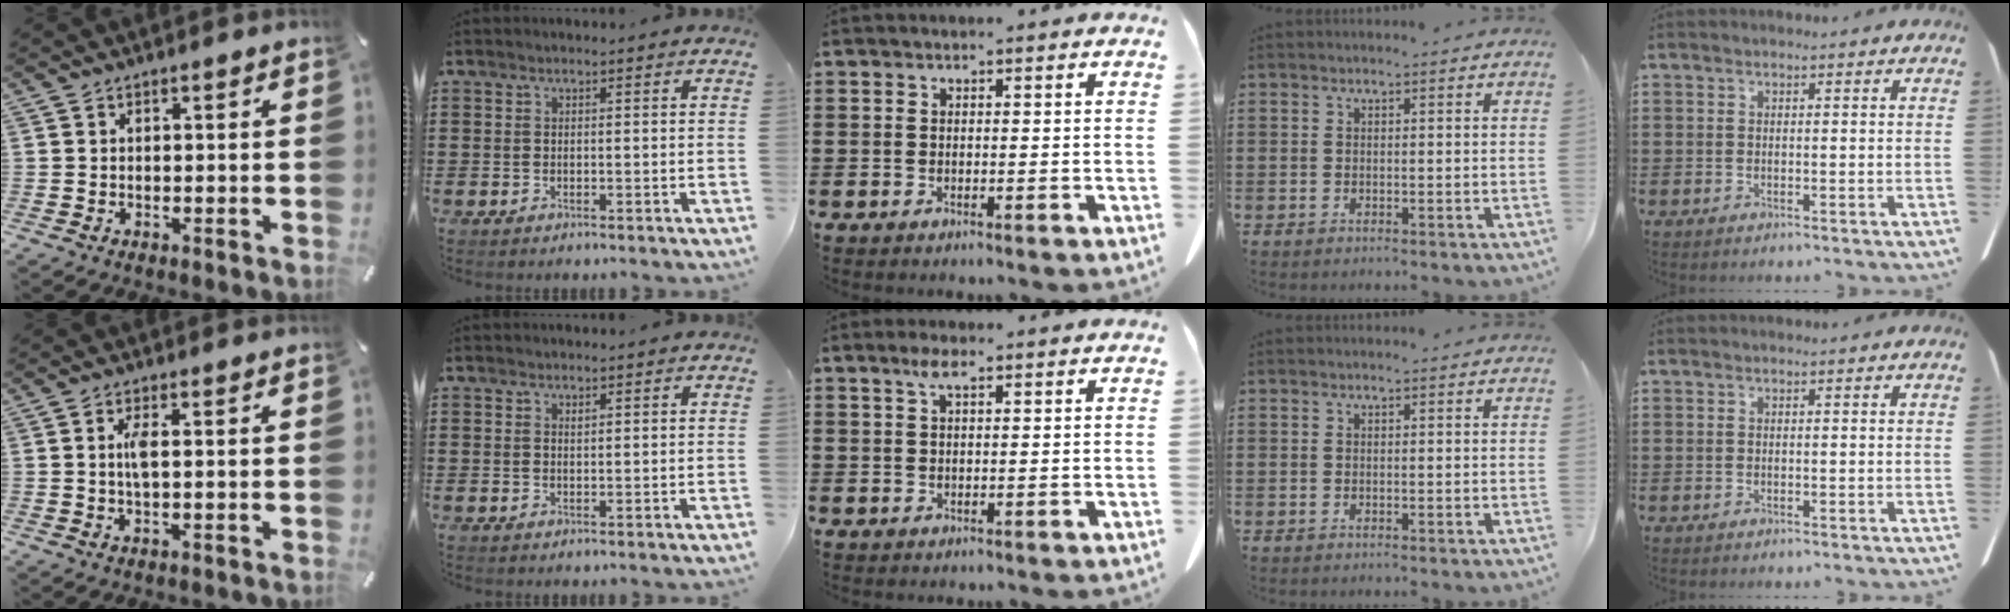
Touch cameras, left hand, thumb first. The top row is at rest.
{"thumb": {"total": 3.5, "force": [0.2, 0.8, 3.4], "torque": [-0.067, -0.001, 0.002]}, "index": {"total": 0.5, "force": [0.4, 0.2, 0.2], "torque": [-0.005, 0.001, 0.009]}, "middle": {"total": 2.3, "force": [1.1, 0.9, 1.8], "torque": [-0.042, 0.007, 0.019]}}